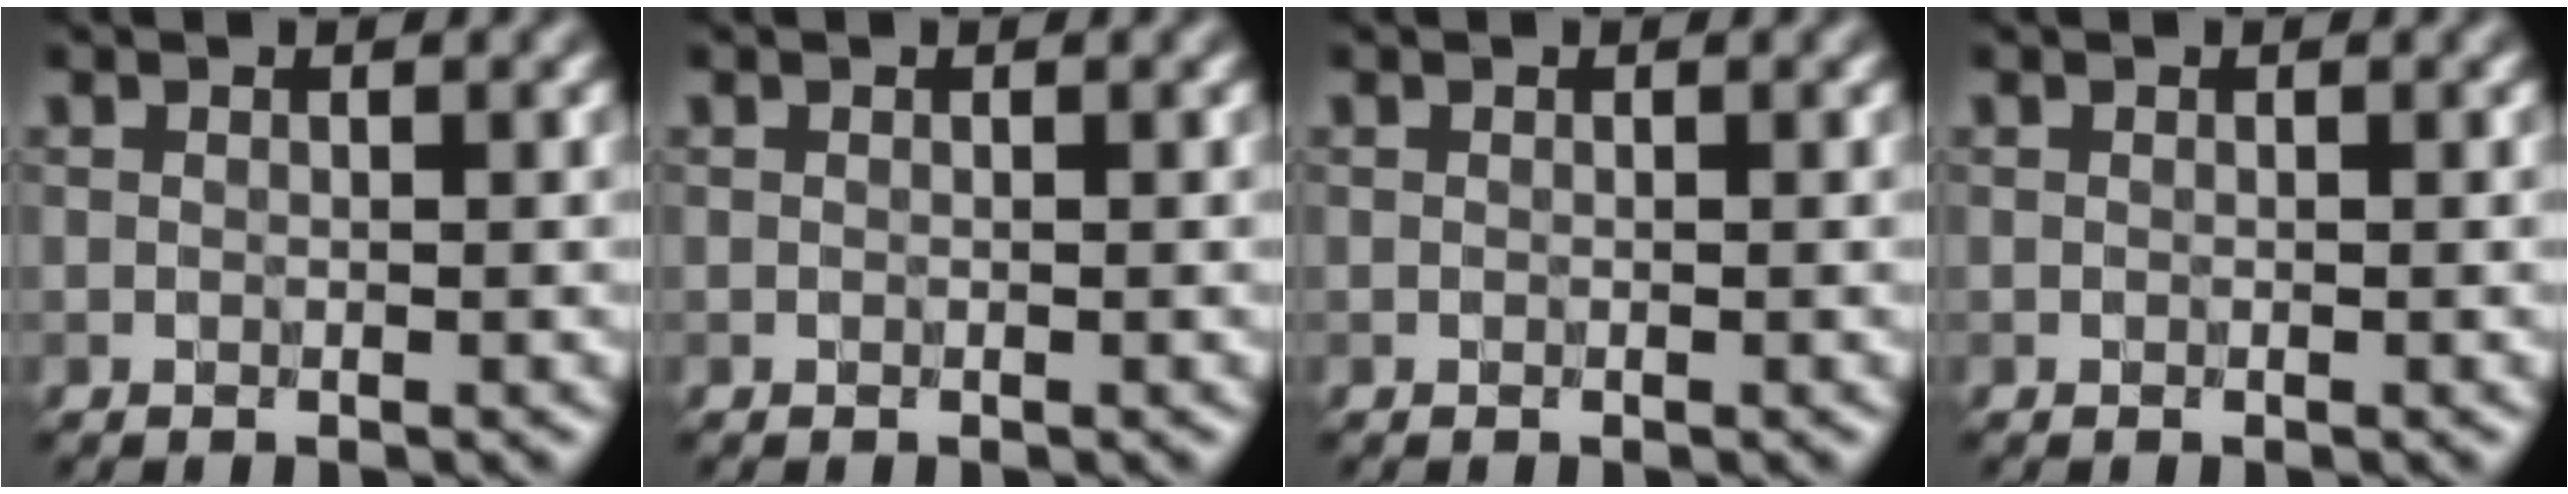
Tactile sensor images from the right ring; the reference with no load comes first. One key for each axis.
{"total": 0.0}
{"total": 0.0}
{"total": 0.0}